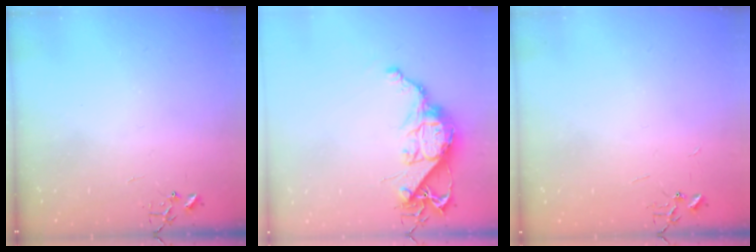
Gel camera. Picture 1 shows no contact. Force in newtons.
{"total": 12.8, "press": 12.7, "slide": 1.0}
{"total": 1.8, "press": 1.8, "slide": 0.2}